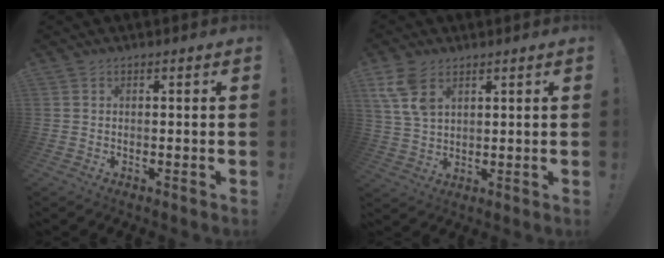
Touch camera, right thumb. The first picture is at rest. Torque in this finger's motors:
{"motor_torque": [-0.05, 0.04, -0.24, 0.13, 0.16]}